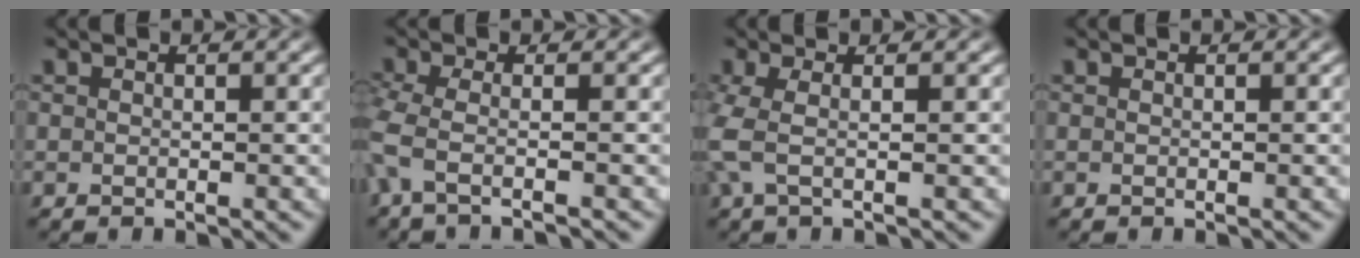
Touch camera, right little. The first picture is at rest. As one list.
[{"total": 2.8, "force": [-0.9, 1.2, 2.3], "torque": [-0.075, -0.013, -0.009]}, {"total": 2.9, "force": [0.0, 1.3, 2.5], "torque": [-0.077, -0.009, 0.004]}, {"total": 0.0}]